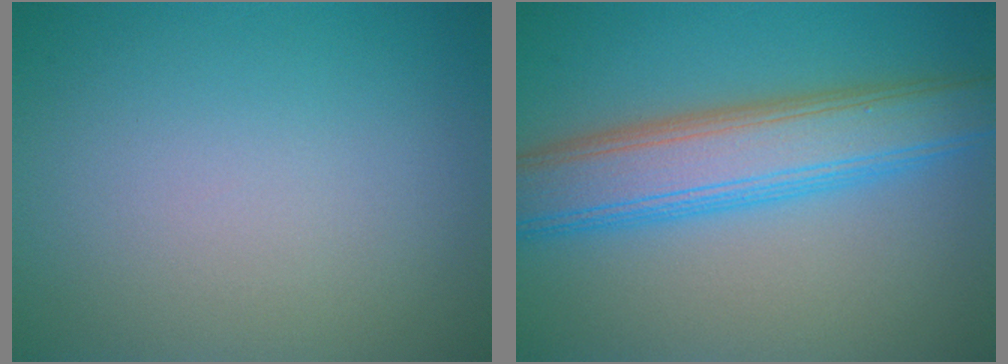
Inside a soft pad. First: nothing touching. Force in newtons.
{"total": 7.5, "press": 7.5, "slide": 0.4}